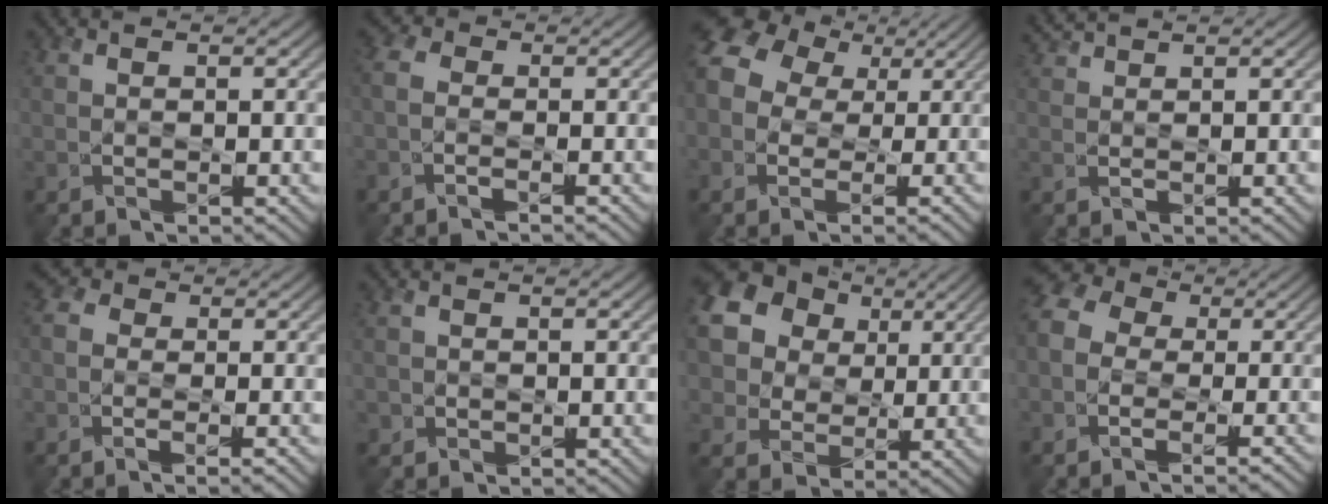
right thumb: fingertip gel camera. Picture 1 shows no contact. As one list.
[{"total": 2.5, "force": [-1.2, 1.3, 1.7], "torque": [-0.048, 0.001, -0.035]}, {"total": 10.0, "force": [1.1, 8.1, 5.7], "torque": [-0.142, 0.008, 0.012]}, {"total": 1.8, "force": [1.7, 0.1, 0.6], "torque": [-0.023, 0.007, 0.041]}, {"total": 3.6, "force": [-1.3, 2.1, 2.7], "torque": [-0.050, -0.002, -0.030]}, {"total": 0.9, "force": [-0.5, 0.8, 0.0], "torque": [0.004, -0.005, -0.013]}, {"total": 18.5, "force": [7.3, 15.1, 7.8], "torque": [-0.245, 0.030, 0.134]}, {"total": 8.1, "force": [-2.6, 5.9, 4.9], "torque": [-0.119, -0.008, -0.050]}]